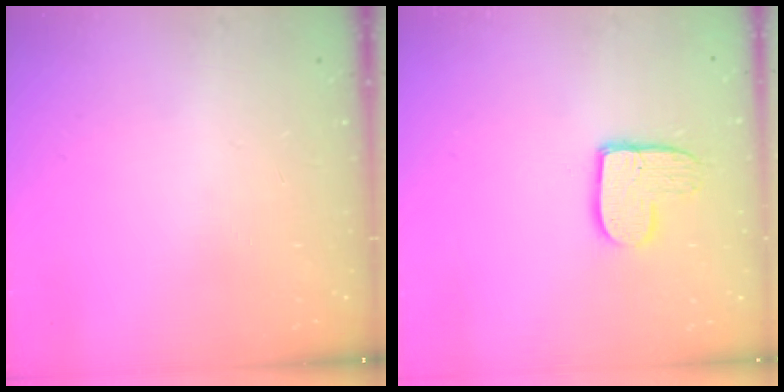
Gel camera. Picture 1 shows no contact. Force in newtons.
{"total": 10.0, "press": 10.0, "slide": 0.5}